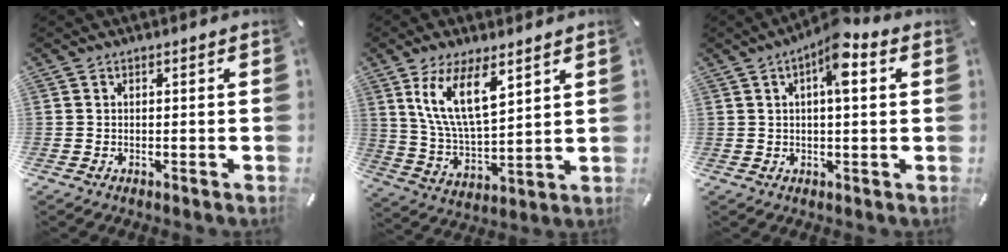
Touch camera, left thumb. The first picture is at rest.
{"total": 12.9, "force": [7.7, 5.3, 8.9], "torque": [-0.198, -0.019, 0.139]}
{"total": 8.0, "force": [3.0, 2.9, 6.8], "torque": [-0.105, -0.001, 0.043]}